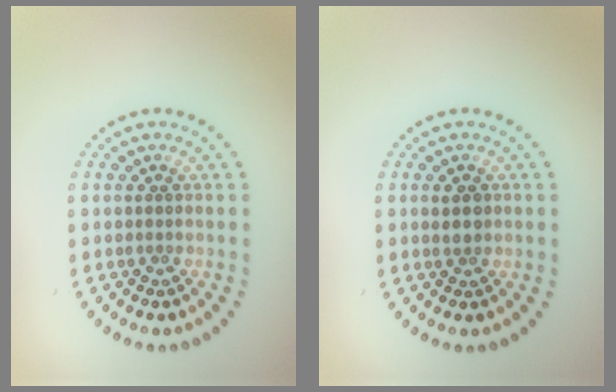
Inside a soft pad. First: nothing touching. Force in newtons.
{"total": 1.5, "press": 1.4, "slide": 0.4}